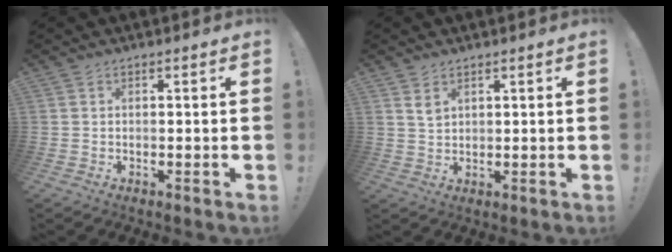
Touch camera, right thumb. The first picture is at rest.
{"total": 3.0, "force": [1.9, 1.7, 1.6], "torque": [-0.011, -0.014, 0.032]}